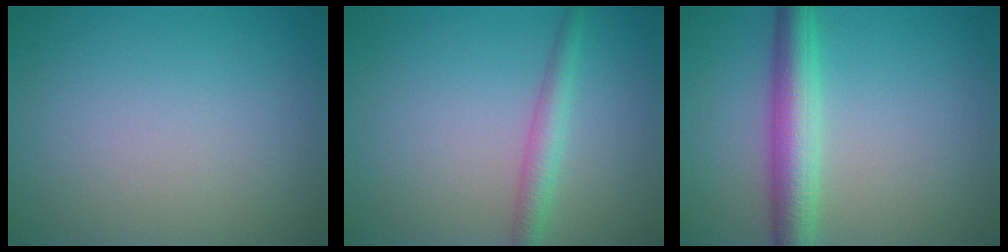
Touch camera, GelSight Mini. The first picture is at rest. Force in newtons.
{"total": 2.4, "press": 2.4, "slide": 0.1}
{"total": 5.0, "press": 5.0, "slide": 0.1}